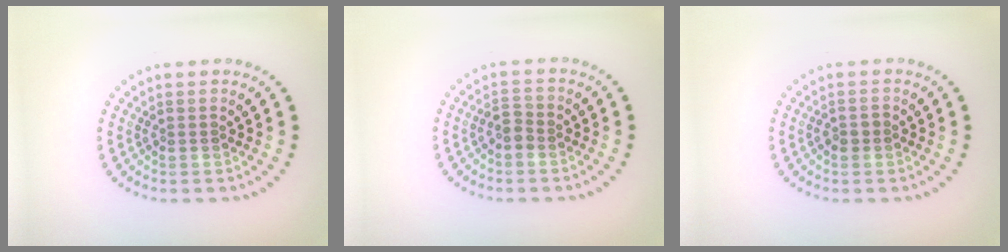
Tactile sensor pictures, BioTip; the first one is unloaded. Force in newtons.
{"total": 1.5, "press": 1.4, "slide": 0.3}
{"total": 1.2, "press": 1.2, "slide": 0.2}